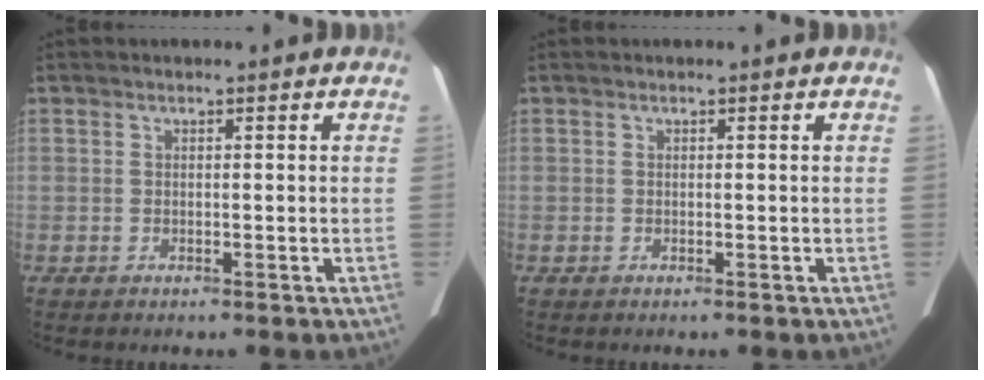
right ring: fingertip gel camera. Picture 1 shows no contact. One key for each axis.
{"total": 0.0}